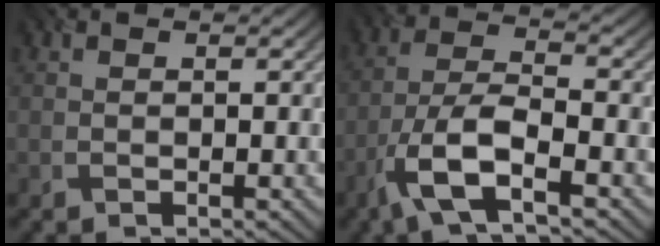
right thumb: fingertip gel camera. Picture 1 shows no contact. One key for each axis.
{"total": 8.3, "fx": -4.6, "fy": 2.4, "fz": 6.5, "tx": -0.137, "ty": 0.004, "tz": -0.102}